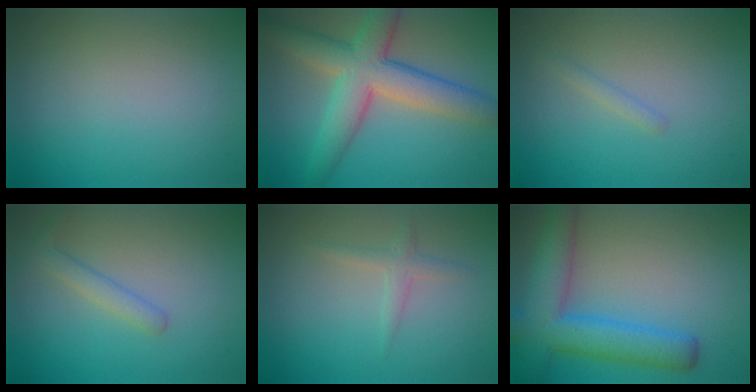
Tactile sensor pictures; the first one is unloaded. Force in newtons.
{"total": 7.7, "press": 7.7, "slide": 0.4}
{"total": 0.9, "press": 0.9, "slide": 0.0}
{"total": 1.9, "press": 1.9, "slide": 0.0}
{"total": 1.3, "press": 1.3, "slide": 0.1}
{"total": 7.6, "press": 7.6, "slide": 0.4}